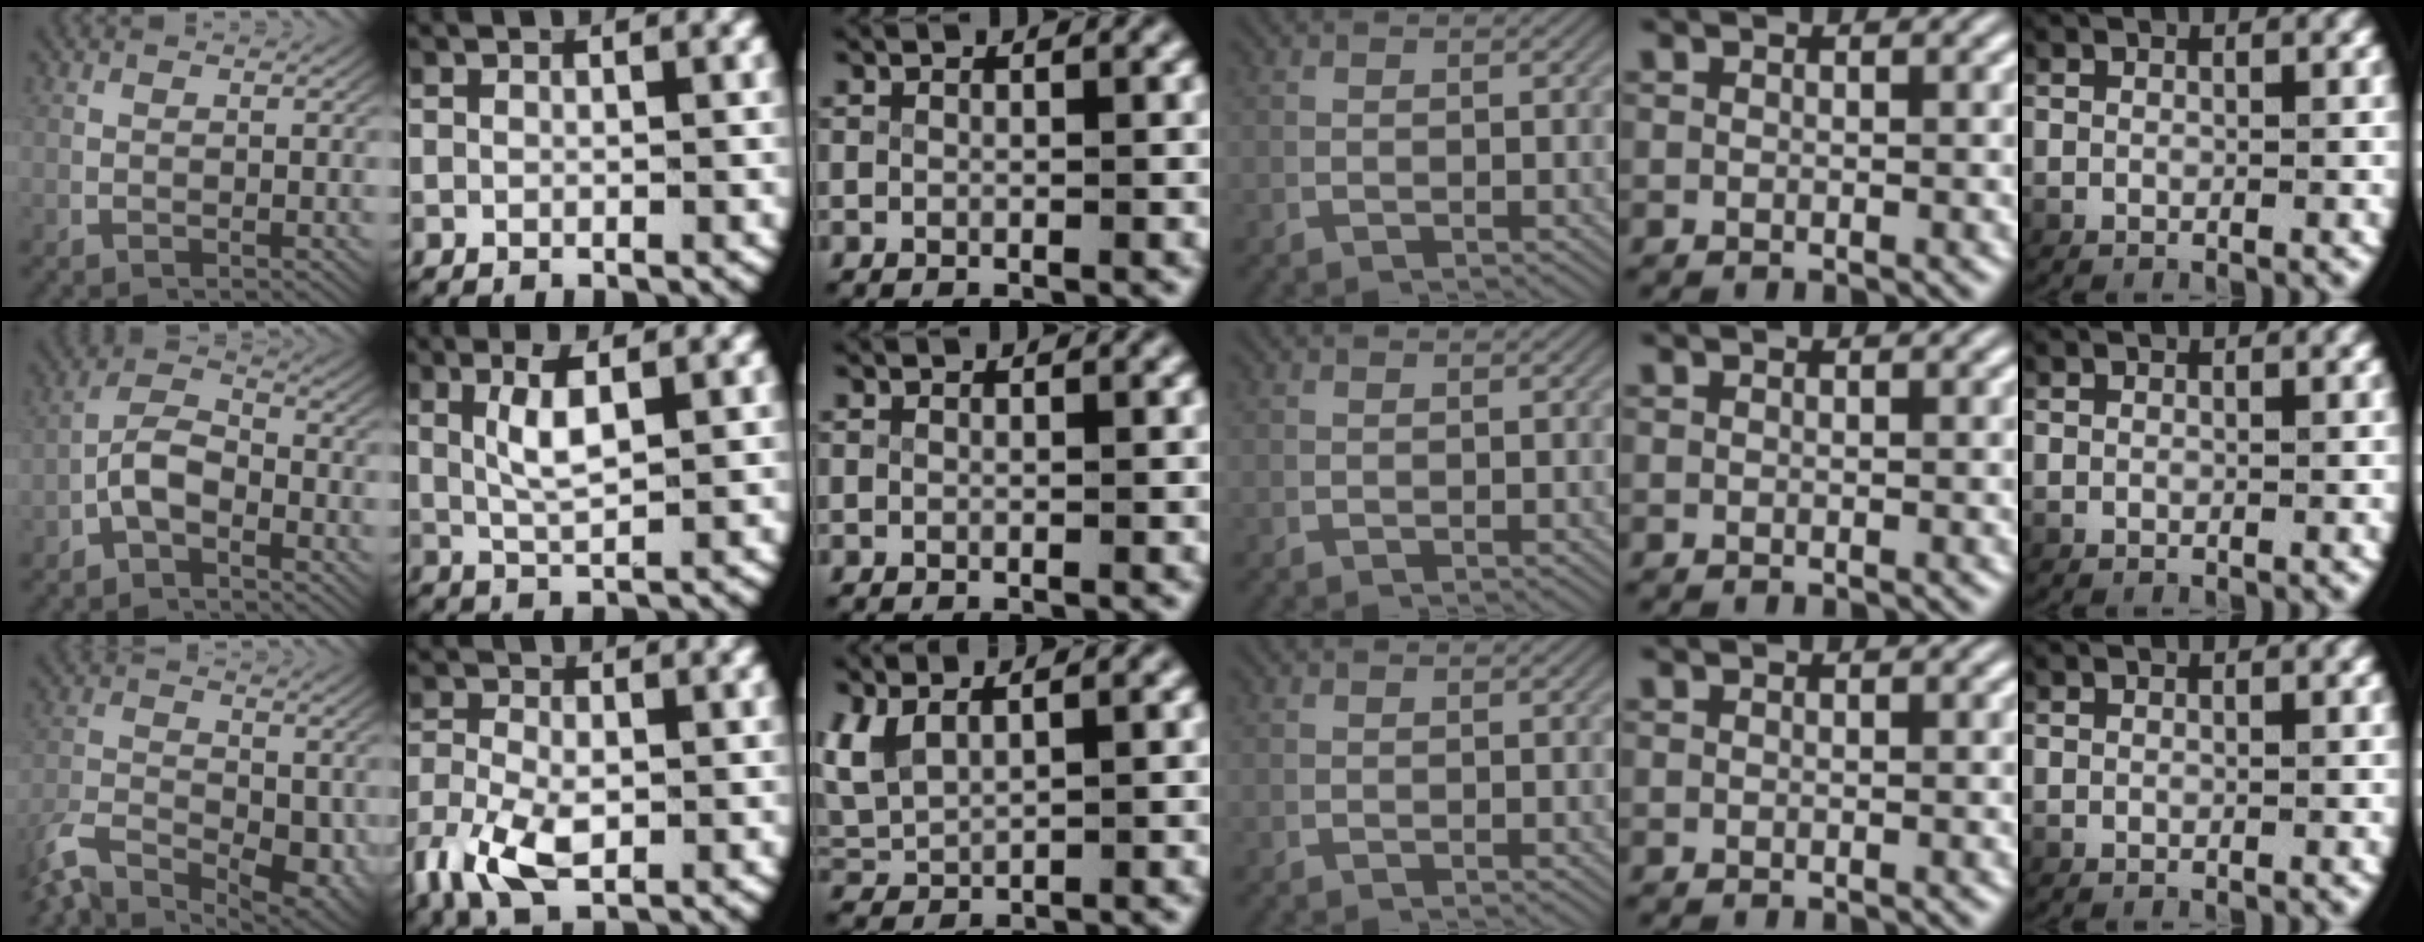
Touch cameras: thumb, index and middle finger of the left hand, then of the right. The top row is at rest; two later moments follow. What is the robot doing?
{"motion": "lift_and_place", "object": "scissors"}